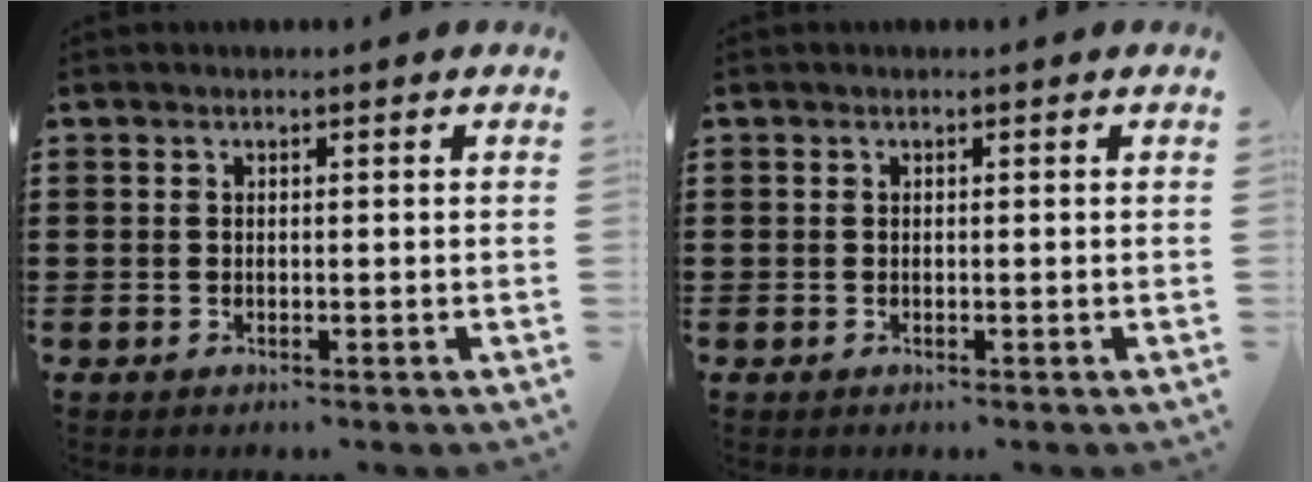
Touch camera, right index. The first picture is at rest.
{"total": 0.0}